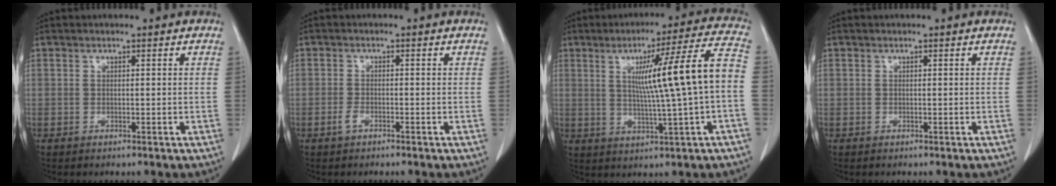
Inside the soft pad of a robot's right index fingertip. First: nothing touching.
{"total": 1.4, "force": [-0.9, 0.5, 0.9], "torque": [-0.019, 0.001, -0.018]}
{"total": 14.1, "force": [0.5, -0.8, 14.1], "torque": [-0.209, 0.014, 0.010]}
{"total": 0.0}